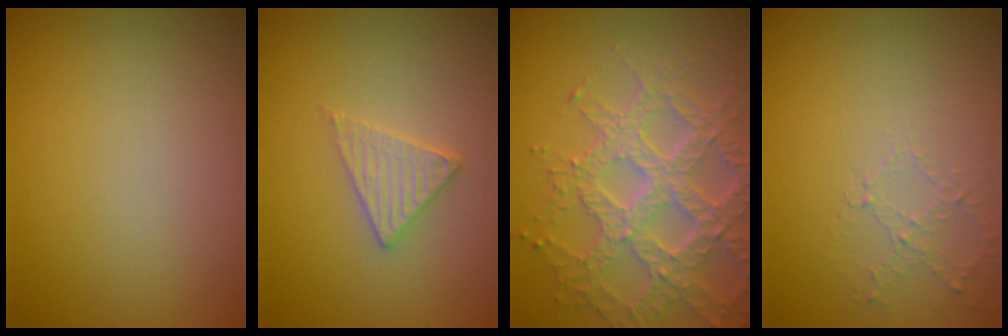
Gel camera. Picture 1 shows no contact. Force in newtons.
{"total": 2.1, "press": 2.1, "slide": 0.3}
{"total": 7.1, "press": 5.3, "slide": 4.7}
{"total": 1.0, "press": 0.4, "slide": 0.9}